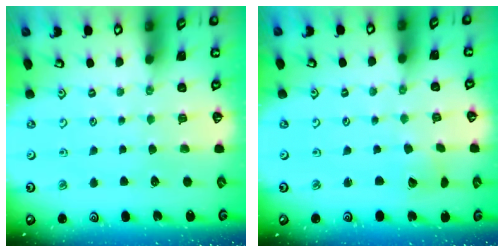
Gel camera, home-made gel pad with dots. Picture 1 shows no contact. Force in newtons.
{"total": 2.1, "press": 2.1, "slide": 0.3}